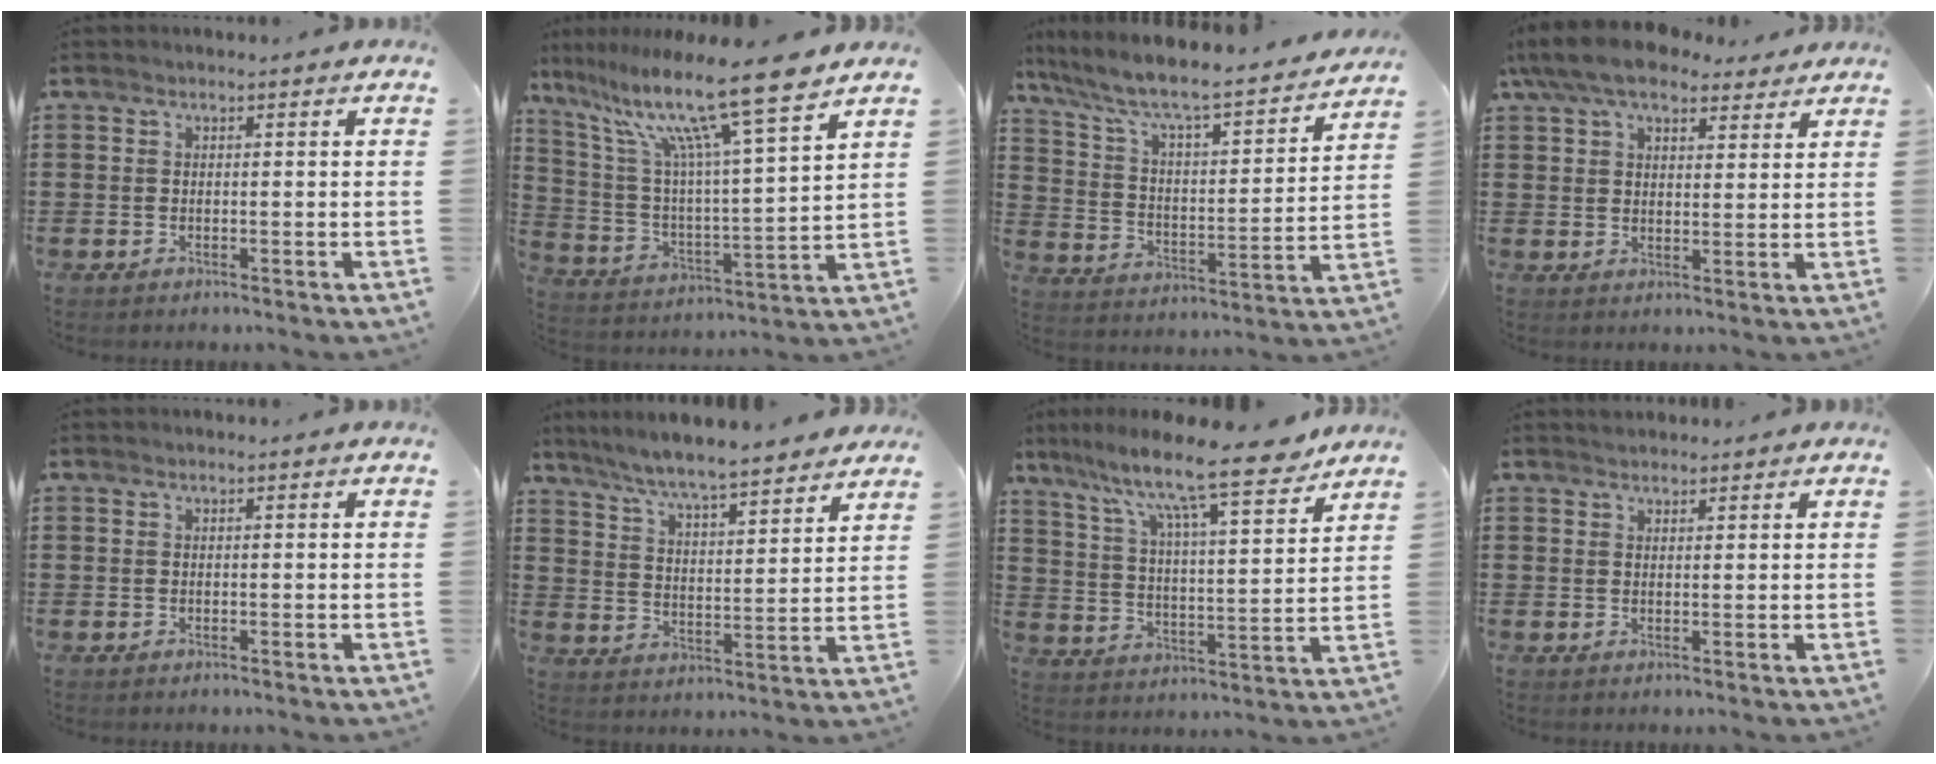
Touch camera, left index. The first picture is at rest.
{"total": 14.7, "force": [11.2, 0.4, 9.5], "torque": [-0.213, -0.066, 0.181]}
{"total": 6.2, "force": [5.1, 0.8, 3.4], "torque": [-0.092, -0.047, 0.076]}
{"total": 8.3, "force": [6.6, 3.1, 4.0], "torque": [-0.100, -0.004, 0.126]}
{"total": 0.0}
{"total": 6.4, "force": [6.1, -0.1, 2.1], "torque": [-0.068, -0.040, 0.103]}
{"total": 11.6, "force": [9.5, 0.8, 6.6], "torque": [-0.145, -0.064, 0.153]}
{"total": 1.4, "force": [1.3, 0.4, 0.0], "torque": [-0.003, 0.001, 0.026]}